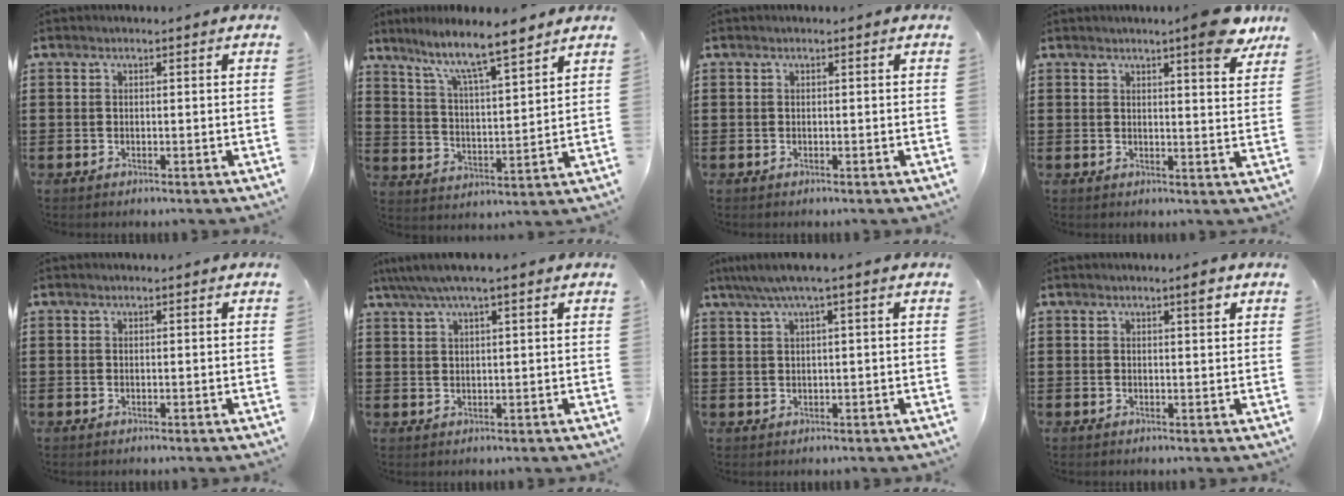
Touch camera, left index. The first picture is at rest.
{"total": 7.7, "force": [6.4, 0.4, 4.1], "torque": [-0.104, -0.037, 0.107]}
{"total": 0.0}
{"total": 7.7, "force": [6.0, 0.5, 4.8], "torque": [-0.069, -0.028, 0.098]}
{"total": 0.0}
{"total": 3.4, "force": [2.2, 0.1, 2.7], "torque": [-0.056, 0.002, 0.038]}
{"total": 2.6, "force": [1.0, -0.1, 2.4], "torque": [-0.046, -0.002, 0.016]}
{"total": 2.3, "force": [1.4, 0.2, 1.8], "torque": [-0.029, 0.000, 0.021]}